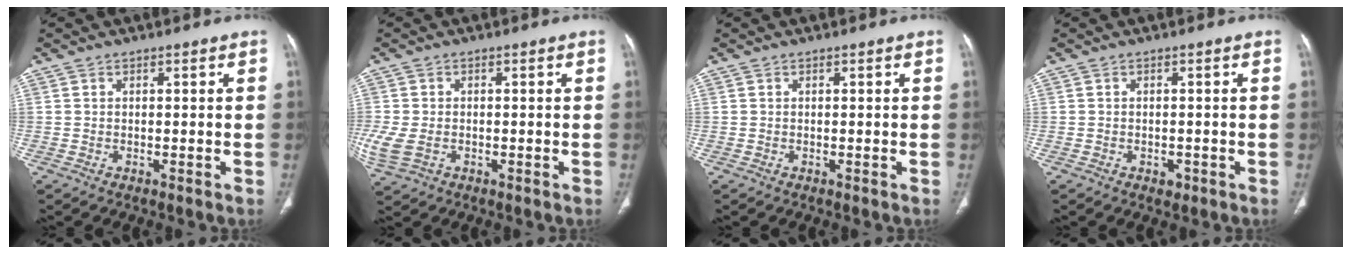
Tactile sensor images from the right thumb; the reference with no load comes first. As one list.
[{"total": 6.0, "force": [-1.4, 4.1, 4.1], "torque": [-0.109, 0.000, -0.020]}, {"total": 0.0}, {"total": 1.4, "force": [-0.7, 1.0, 0.6], "torque": [-0.005, 0.002, -0.006]}]